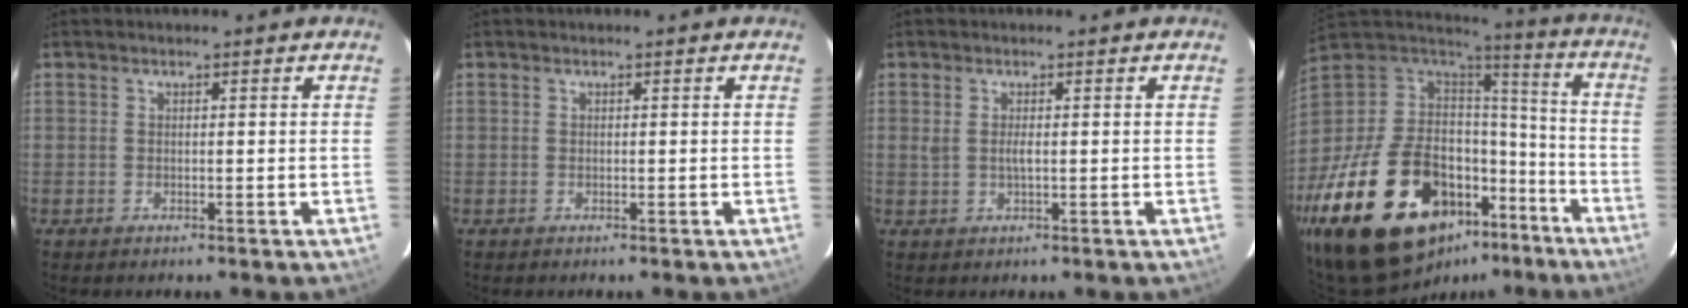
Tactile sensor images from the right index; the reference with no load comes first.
{"total": 0.0}
{"total": 1.6, "force": [0.1, 0.2, 1.6], "torque": [-0.032, -0.001, 0.002]}
{"total": 32.5, "force": [-18.5, 16.5, 21.0], "torque": [-0.405, -0.019, -0.281]}